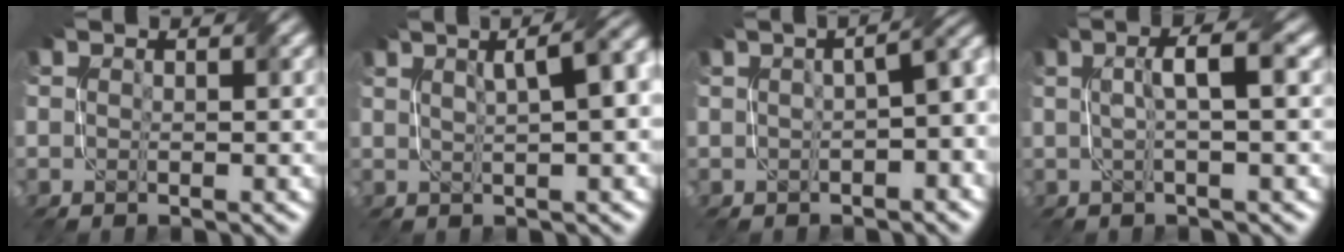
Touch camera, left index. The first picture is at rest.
{"total": 6.4, "force": [2.2, 2.0, 5.7], "torque": [-0.045, 0.032, 0.025]}
{"total": 5.4, "force": [0.0, 2.1, 5.0], "torque": [-0.036, 0.017, 0.007]}
{"total": 3.2, "force": [0.5, 0.6, 3.1], "torque": [-0.050, 0.014, 0.009]}